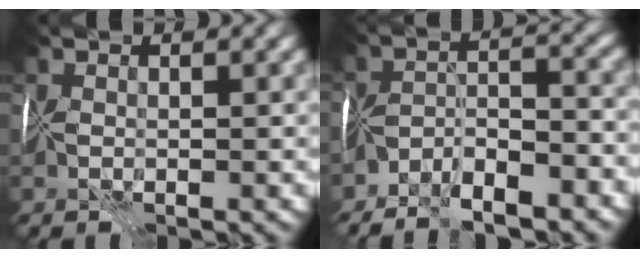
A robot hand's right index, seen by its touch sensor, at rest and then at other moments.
{"total": 5.8, "force": [-4.9, 1.3, 2.9], "torque": [-0.036, 0.003, -0.090]}